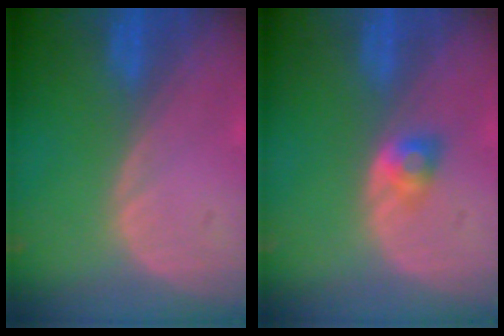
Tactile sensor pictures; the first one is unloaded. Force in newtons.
{"total": 2.7, "press": 2.4, "slide": 1.1}